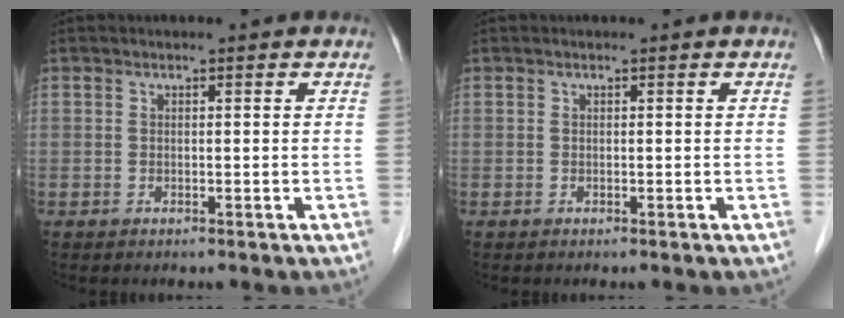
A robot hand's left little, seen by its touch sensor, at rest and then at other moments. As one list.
[{"total": 0.0}]